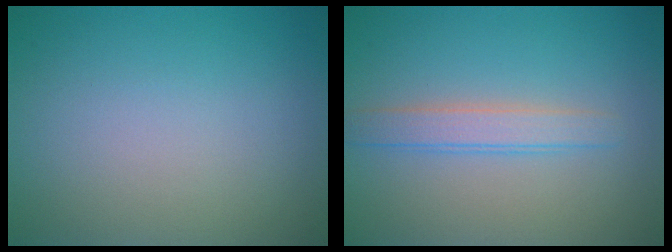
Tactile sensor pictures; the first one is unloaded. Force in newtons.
{"total": 2.4, "press": 2.4, "slide": 0.2}